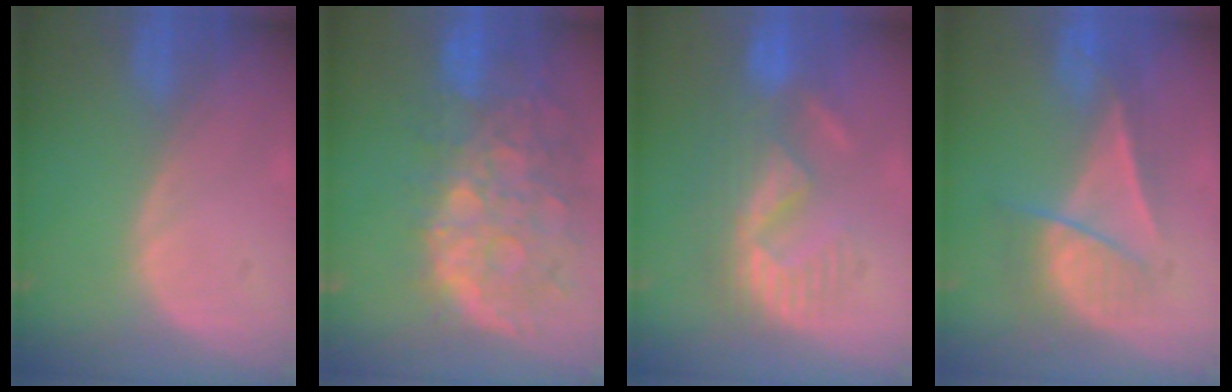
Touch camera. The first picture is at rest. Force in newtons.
{"total": 13.6, "press": 11.1, "slide": 7.9}
{"total": 9.0, "press": 8.4, "slide": 3.2}
{"total": 7.1, "press": 6.1, "slide": 3.7}